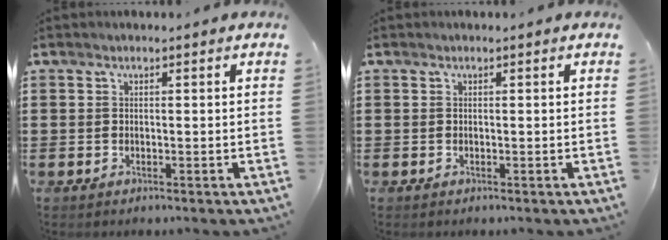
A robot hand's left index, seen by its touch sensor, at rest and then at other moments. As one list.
[{"total": 0.0}]